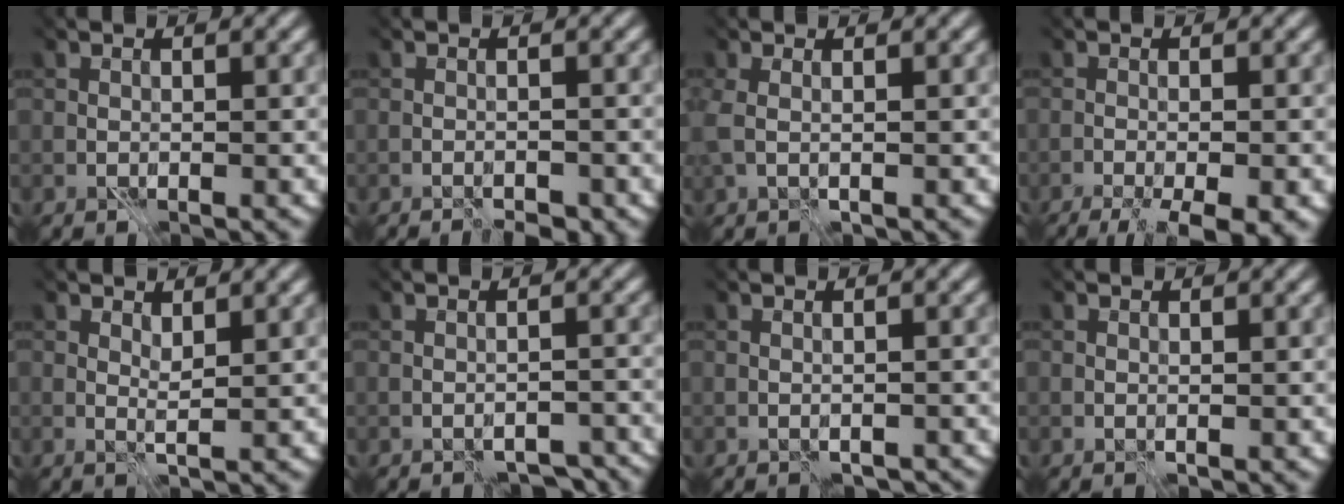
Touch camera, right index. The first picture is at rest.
{"total": 2.0, "force": [-2.0, 0.0, 0.4], "torque": [0.007, 0.004, -0.020]}
{"total": 3.6, "force": [1.0, 2.2, 2.6], "torque": [-0.079, 0.021, 0.029]}
{"total": 7.1, "force": [-4.3, 2.1, 5.2], "torque": [-0.069, 0.003, -0.057]}
{"total": 1.3, "force": [1.0, -0.2, 0.8], "torque": [-0.014, 0.001, 0.019]}
{"total": 2.6, "force": [-2.5, 0.7, 0.0], "torque": [0.019, -0.003, -0.023]}
{"total": 0.7, "force": [-0.4, -0.2, -0.6], "torque": [0.017, 0.001, -0.006]}
{"total": 0.0}